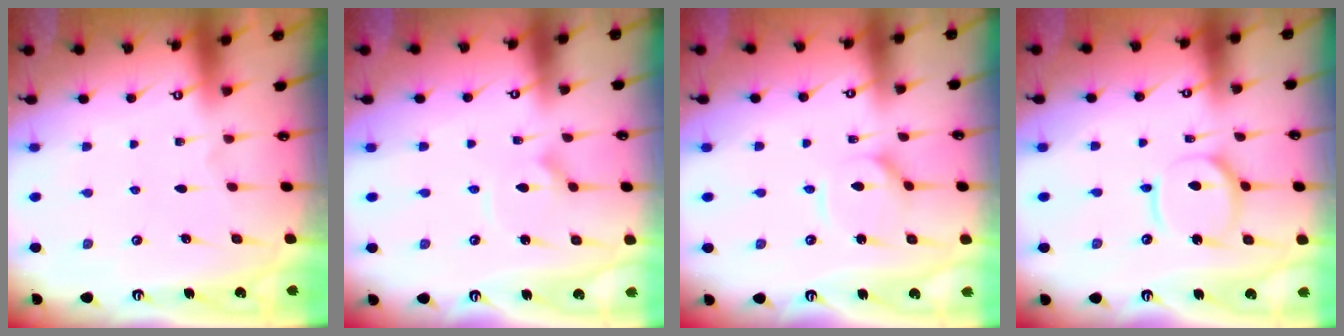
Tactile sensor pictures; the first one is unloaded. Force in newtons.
{"total": 2.8, "press": 2.8, "slide": 0.3}
{"total": 5.1, "press": 5.1, "slide": 0.4}
{"total": 11.1, "press": 11.0, "slide": 1.4}